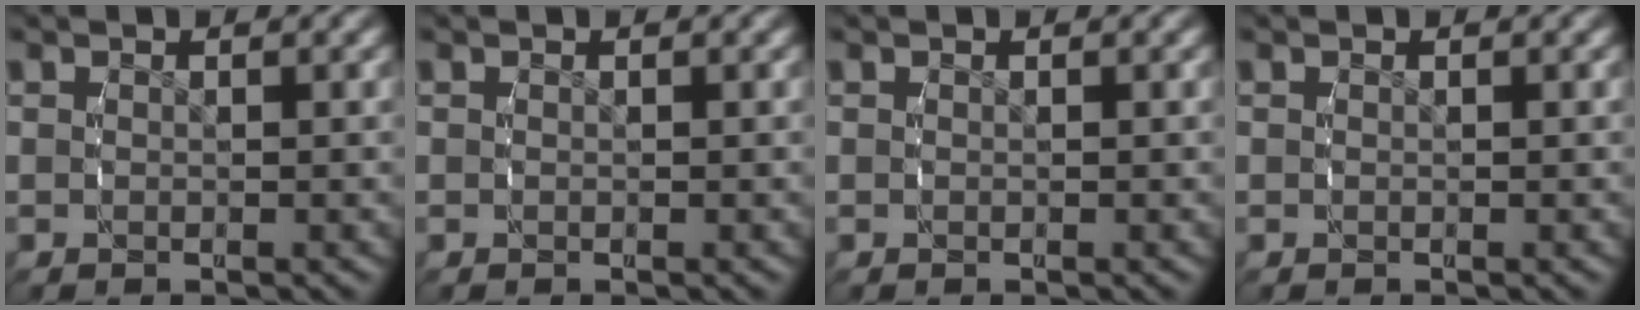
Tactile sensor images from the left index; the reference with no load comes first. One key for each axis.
{"total": 0.0}
{"total": 0.0}
{"total": 0.0}